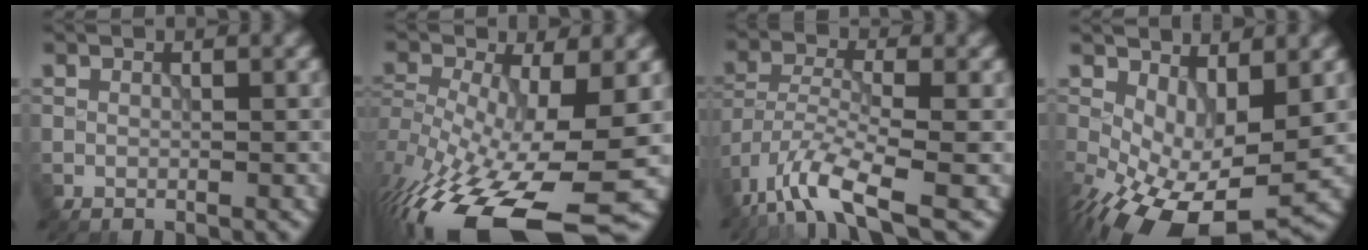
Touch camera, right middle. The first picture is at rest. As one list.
[{"total": 16.6, "force": [-7.5, 6.8, 13.1], "torque": [-0.283, -0.024, -0.116]}, {"total": 7.4, "force": [-4.9, 1.9, 5.2], "torque": [-0.100, -0.005, -0.102]}, {"total": 9.7, "force": [-2.1, 4.8, 8.2], "torque": [-0.153, -0.016, -0.023]}]